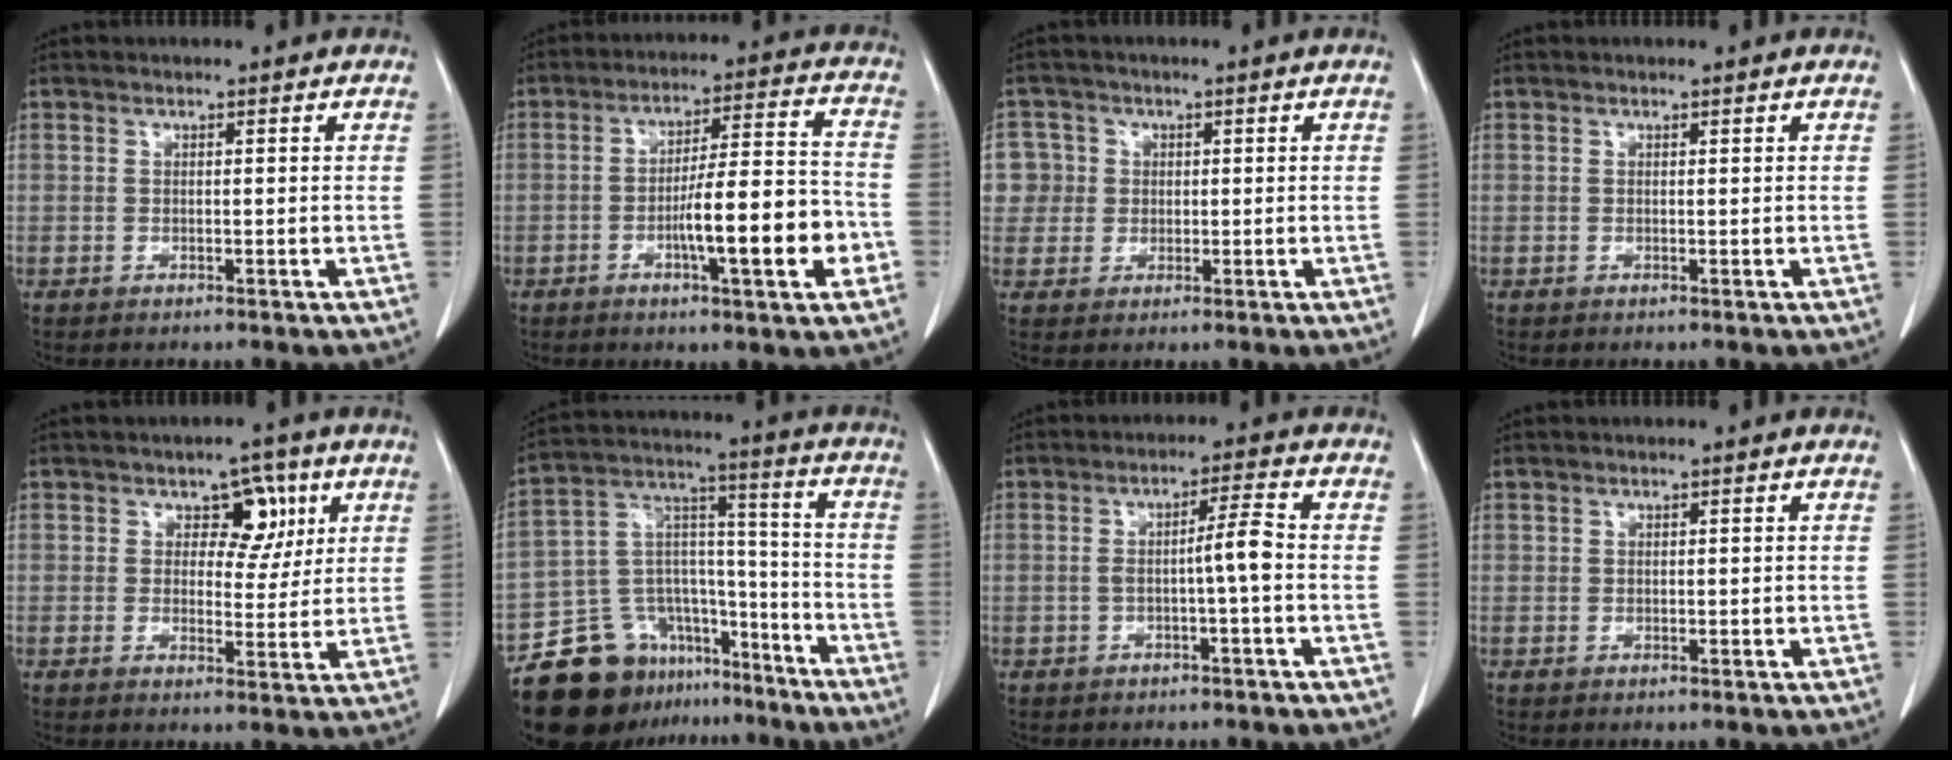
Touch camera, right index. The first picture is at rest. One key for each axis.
{"total": 13.3, "fx": -4.0, "fy": 1.3, "fz": 12.6, "tx": -0.196, "ty": 0.008, "tz": -0.061}
{"total": 5.7, "fx": 1.1, "fy": 5.6, "fz": 0.1, "tx": 0.005, "ty": 0.018, "tz": 0.023}
{"total": 0.0}
{"total": 5.6, "fx": 2.3, "fy": 3.6, "fz": 3.6, "tx": -0.035, "ty": 0.008, "tz": 0.034}
{"total": 17.4, "fx": -13.0, "fy": 10.3, "fz": 5.4, "tx": -0.083, "ty": 0.084, "tz": -0.212}
{"total": 4.0, "fx": -0.7, "fy": -0.2, "fz": 4.0, "tx": -0.066, "ty": 0.009, "tz": -0.009}
{"total": 0.5, "fx": 0.3, "fy": 0.4, "fz": 0.1, "tx": 0.003, "ty": -0.001, "tz": 0.005}